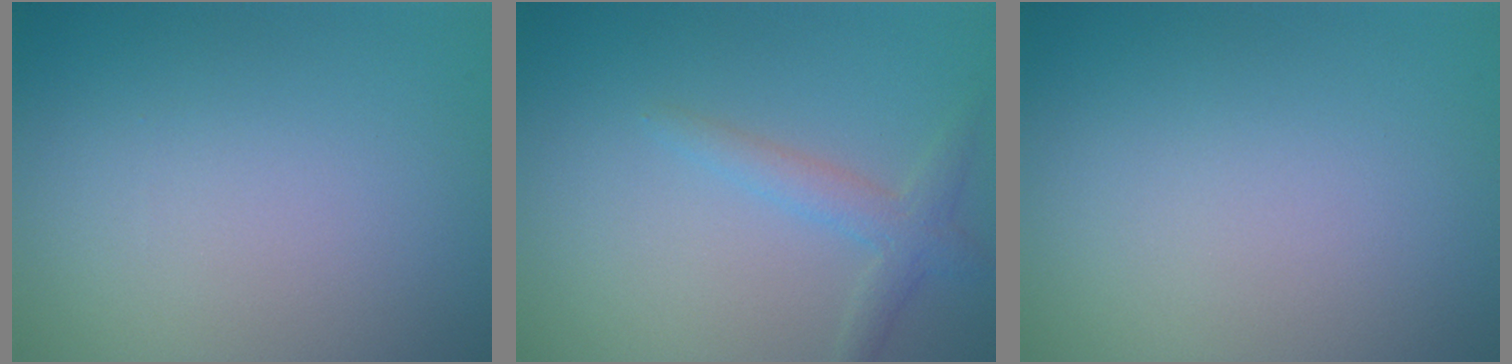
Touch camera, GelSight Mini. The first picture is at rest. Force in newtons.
{"total": 2.2, "press": 2.2, "slide": 0.1}
{"total": 0.0}